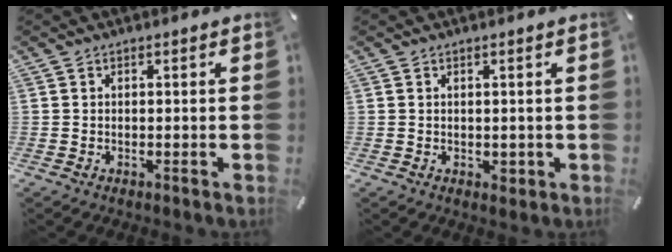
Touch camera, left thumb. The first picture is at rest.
{"total": 1.6, "force": [0.1, 1.2, 1.1], "torque": [-0.012, -0.001, 0.000]}